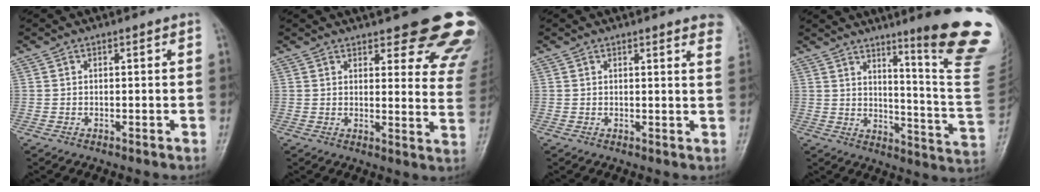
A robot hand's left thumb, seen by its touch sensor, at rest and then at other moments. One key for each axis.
{"total": 19.3, "fx": 14.1, "fy": 5.8, "fz": 11.9, "tx": -0.102, "ty": -0.068, "tz": 0.148}
{"total": 6.8, "fx": 5.3, "fy": 1.3, "fz": 4.1, "tx": -0.030, "ty": -0.014, "tz": 0.043}
{"total": 21.3, "fx": 12.9, "fy": 1.3, "fz": 16.8, "tx": -0.193, "ty": -0.096, "tz": 0.174}